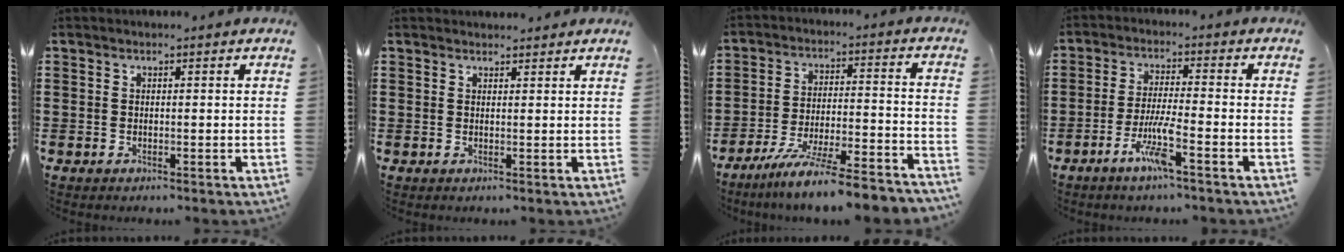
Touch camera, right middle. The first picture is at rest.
{"total": 1.2, "force": [1.2, 0.1, 0.0], "torque": [0.005, -0.005, 0.022]}
{"total": 9.0, "force": [-7.9, -0.7, 4.2], "torque": [-0.074, -0.003, -0.155]}
{"total": 6.1, "force": [-3.4, 0.5, 5.1], "torque": [-0.103, -0.005, -0.066]}